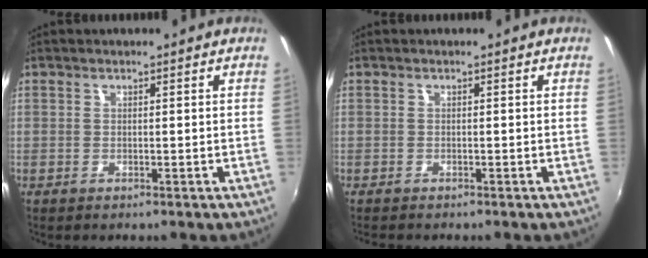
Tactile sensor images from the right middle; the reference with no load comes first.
{"total": 0.5, "force": [-0.5, 0.0, 0.2], "torque": [-0.004, -0.005, -0.009]}